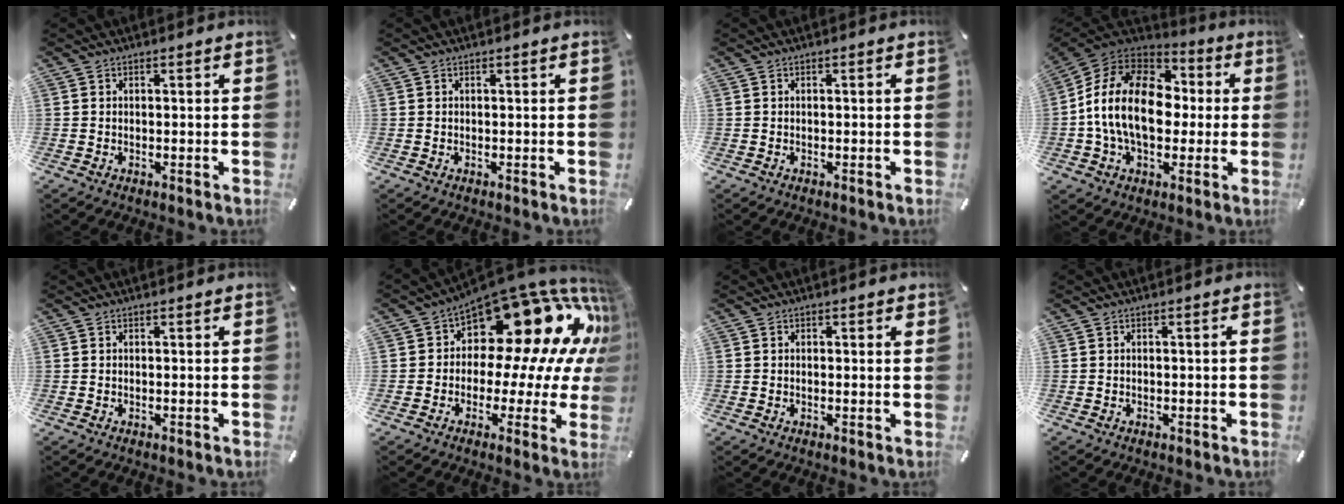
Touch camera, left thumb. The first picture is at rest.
{"total": 0.0}
{"total": 0.6, "force": [-0.2, 0.2, 0.5], "torque": [-0.010, -0.001, -0.004]}
{"total": 18.7, "force": [-0.8, 13.4, 13.0], "torque": [-0.262, 0.022, -0.016]}
{"total": 0.0}
{"total": 18.9, "force": [8.3, 10.6, 13.2], "torque": [-0.193, -0.082, 0.137]}
{"total": 0.7, "force": [0.2, 0.3, 0.6], "torque": [-0.003, -0.001, 0.000]}
{"total": 0.7, "force": [-0.2, 0.1, 0.7], "torque": [-0.012, -0.001, -0.003]}